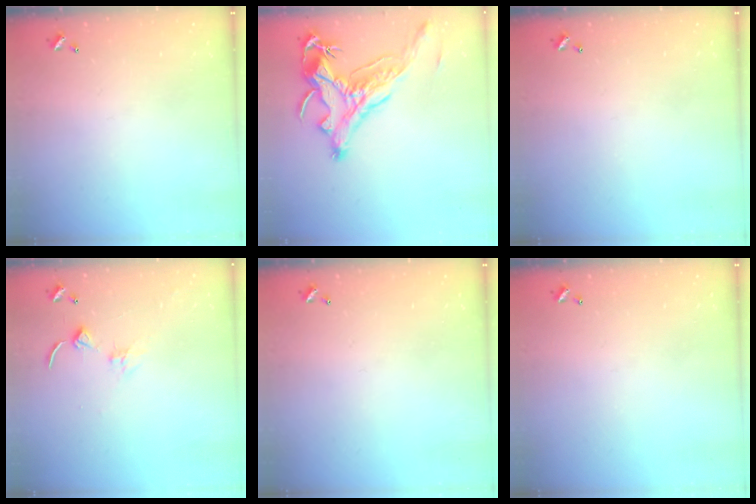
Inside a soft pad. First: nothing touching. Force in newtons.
{"total": 2.9, "press": 2.5, "slide": 1.3}
{"total": 0.0}
{"total": 1.4, "press": 1.3, "slide": 0.3}
{"total": 0.0}
{"total": 0.0}